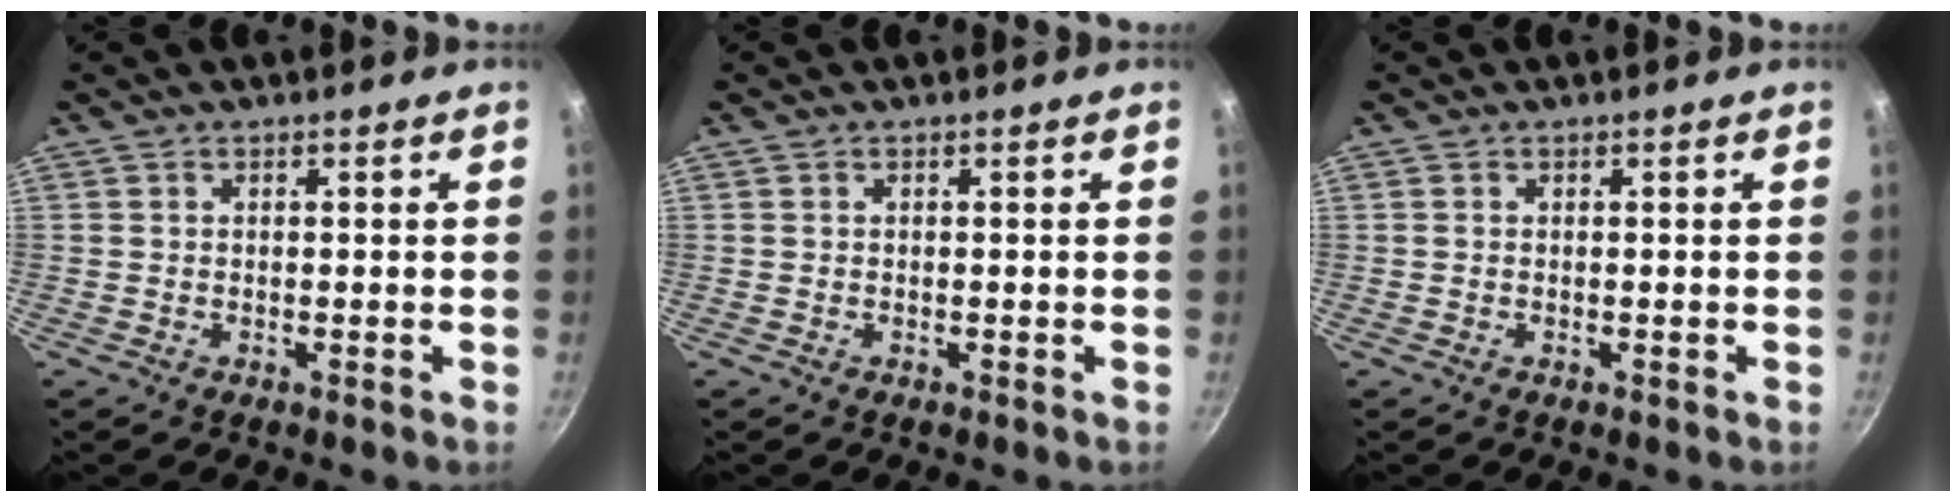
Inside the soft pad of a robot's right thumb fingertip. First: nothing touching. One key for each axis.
{"total": 0.0}
{"total": 0.0}